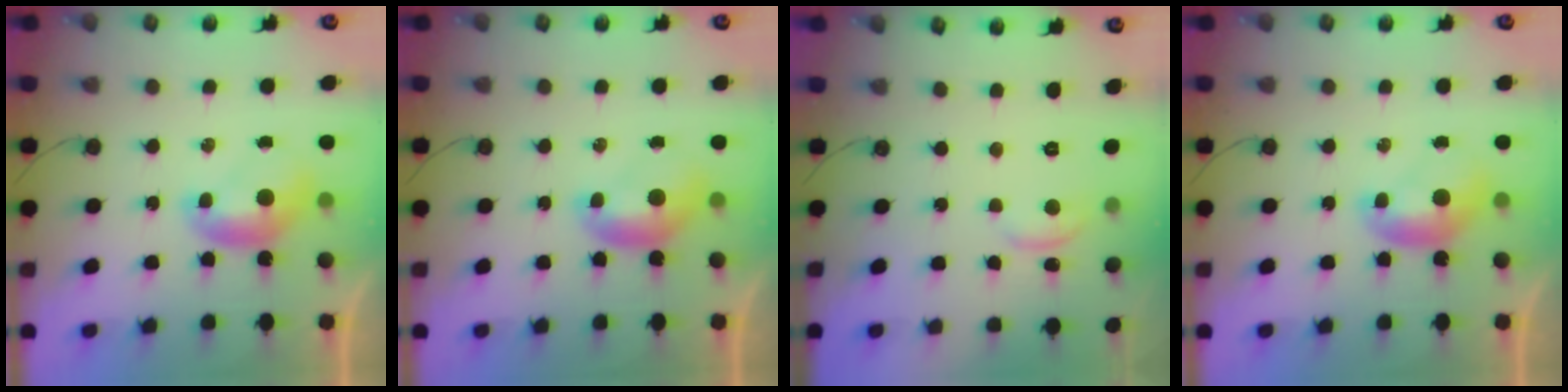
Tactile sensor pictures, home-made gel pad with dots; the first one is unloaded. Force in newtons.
{"total": 0.0}
{"total": 1.2, "press": 1.1, "slide": 0.5}
{"total": 0.0}